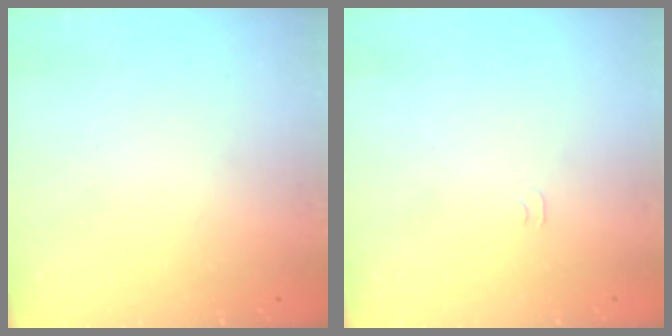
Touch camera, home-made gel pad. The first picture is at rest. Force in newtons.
{"total": 3.1, "press": 3.0, "slide": 0.5}